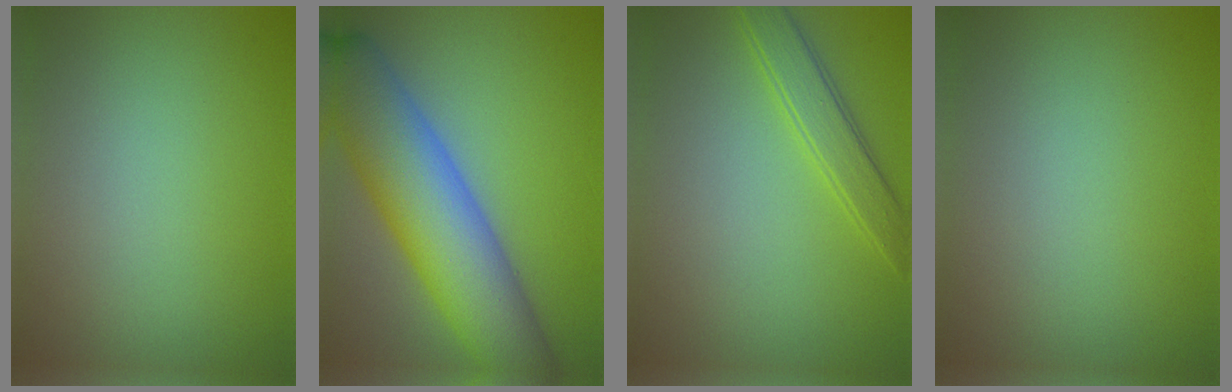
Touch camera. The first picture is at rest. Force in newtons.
{"total": 11.2, "press": 11.2, "slide": 0.3}
{"total": 2.8, "press": 2.8, "slide": 0.1}
{"total": 0.0}